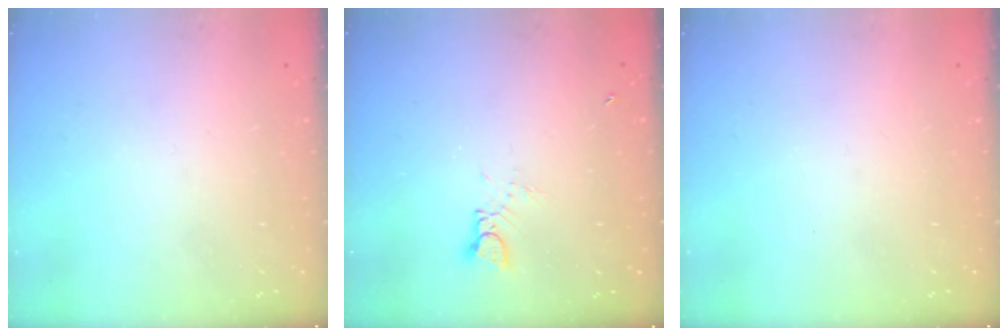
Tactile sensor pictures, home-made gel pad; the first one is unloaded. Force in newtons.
{"total": 2.7, "press": 2.7, "slide": 0.3}
{"total": 0.0}